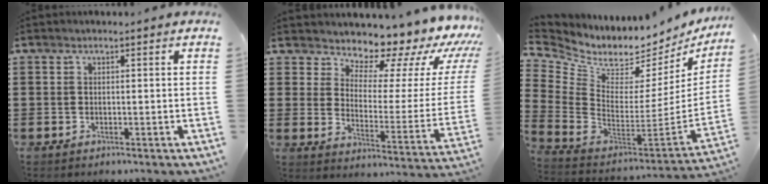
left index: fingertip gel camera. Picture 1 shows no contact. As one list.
[{"total": 8.7, "force": [8.2, 2.6, 1.8], "torque": [-0.033, -0.087, 0.133]}, {"total": 3.8, "force": [3.3, 1.6, 0.9], "torque": [-0.052, -0.056, 0.049]}]